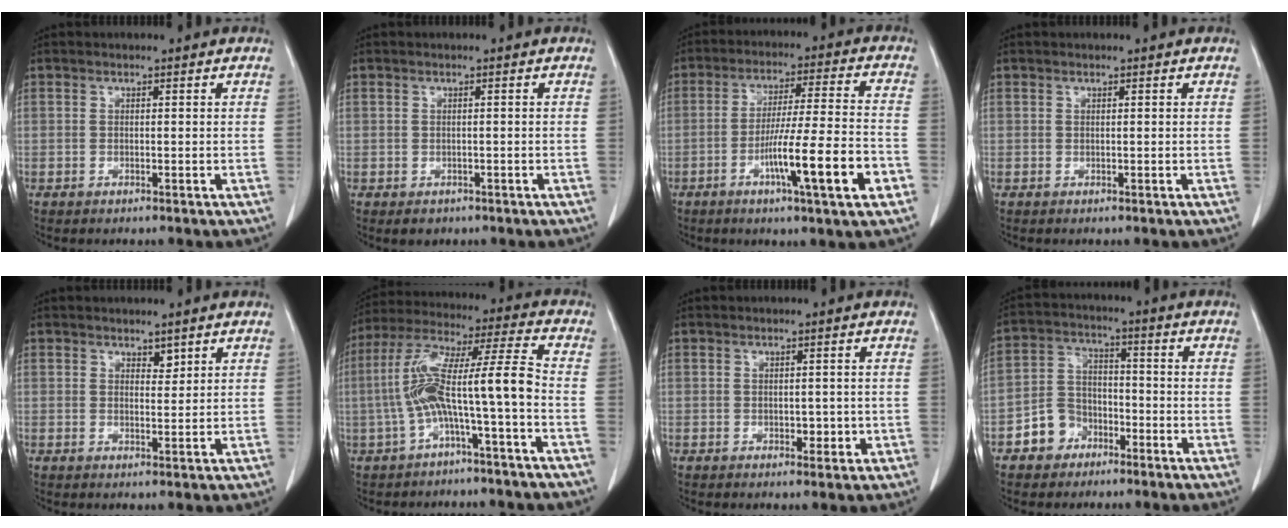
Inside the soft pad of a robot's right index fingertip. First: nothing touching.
{"total": 1.7, "force": [-1.0, 1.3, 0.5], "torque": [-0.006, 0.001, -0.006]}
{"total": 13.6, "force": [-5.3, -0.2, 12.5], "torque": [-0.208, -0.008, -0.087]}
{"total": 0.0}
{"total": 1.7, "force": [1.3, 0.8, 0.8], "torque": [-0.010, -0.004, 0.021]}
{"total": 11.8, "force": [-3.0, 0.2, 11.5], "torque": [-0.220, 0.040, -0.057]}
{"total": 2.0, "force": [-0.3, 1.4, 1.5], "torque": [-0.017, 0.002, 0.001]}
{"total": 6.8, "force": [-3.7, 5.4, 1.6], "torque": [-0.034, 0.020, -0.064]}